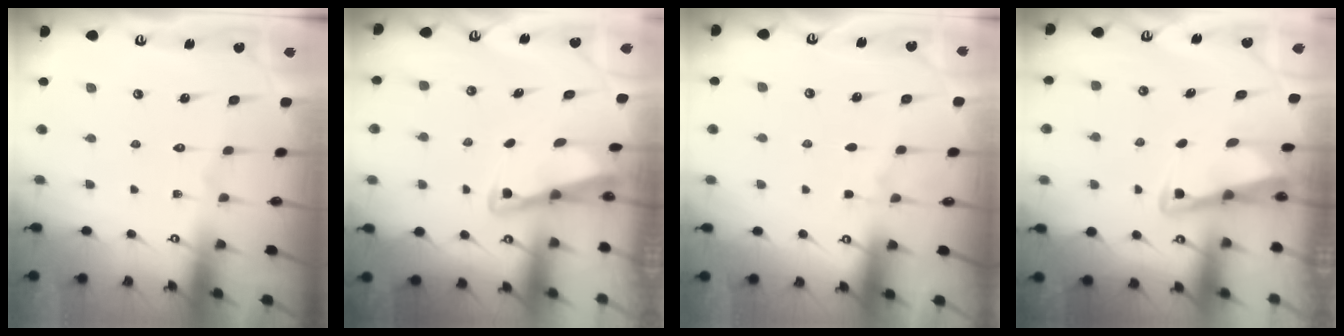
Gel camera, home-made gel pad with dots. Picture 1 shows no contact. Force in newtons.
{"total": 2.9, "press": 2.9, "slide": 0.4}
{"total": 3.3, "press": 3.3, "slide": 0.5}
{"total": 2.9, "press": 2.8, "slide": 0.4}